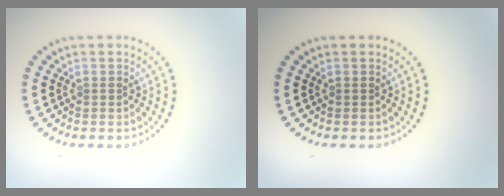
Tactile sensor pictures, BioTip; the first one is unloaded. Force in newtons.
{"total": 0.0}